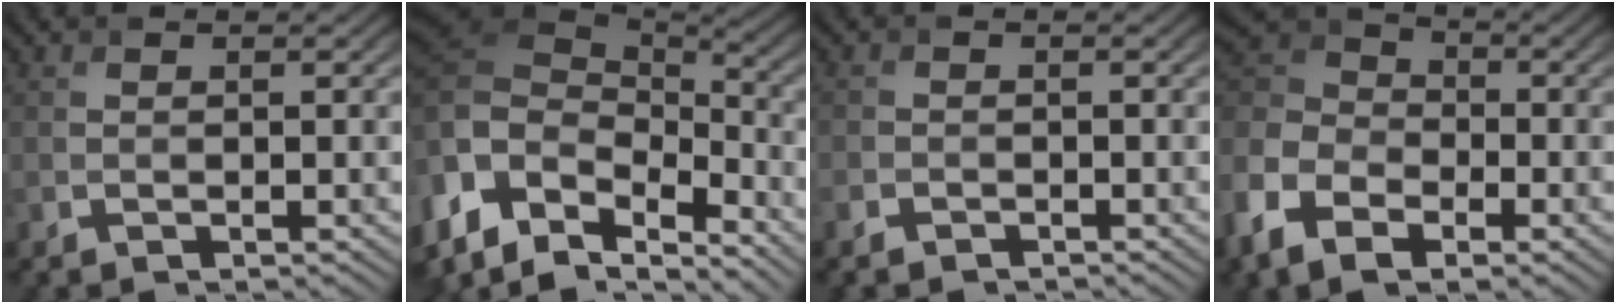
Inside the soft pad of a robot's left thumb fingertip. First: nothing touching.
{"total": 16.2, "force": [-3.6, 10.6, 11.7], "torque": [-0.273, -0.026, -0.025]}
{"total": 1.7, "force": [-1.6, 0.5, 0.5], "torque": [-0.008, -0.005, -0.033]}
{"total": 11.1, "force": [-4.4, 7.1, 7.2], "torque": [-0.200, -0.021, -0.098]}